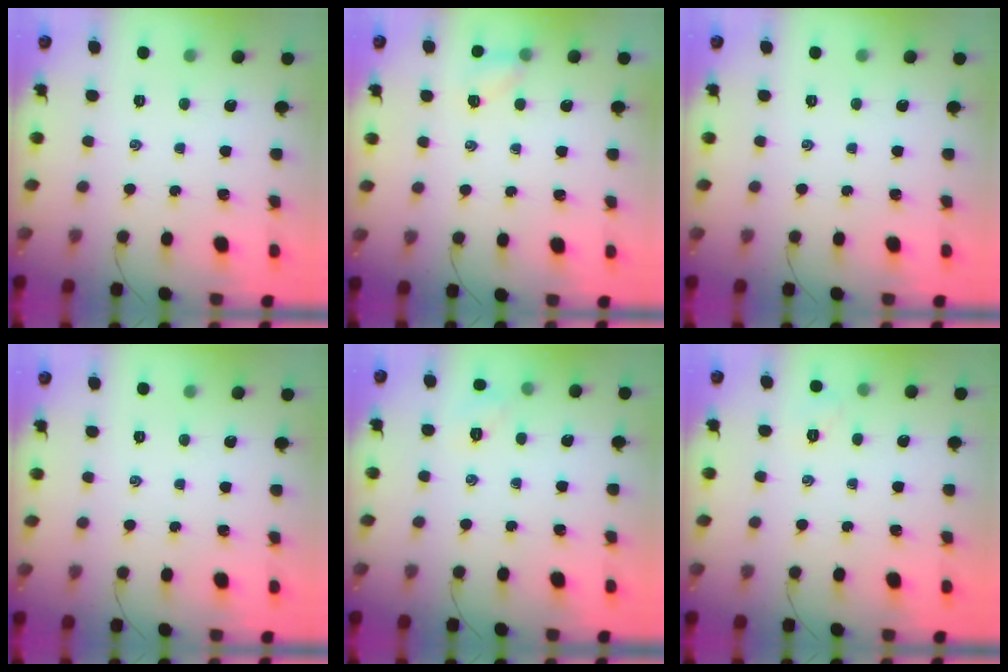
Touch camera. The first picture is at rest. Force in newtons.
{"total": 4.9, "press": 4.7, "slide": 1.5}
{"total": 0.0}
{"total": 0.0}
{"total": 5.1, "press": 4.9, "slide": 1.5}
{"total": 4.6, "press": 4.4, "slide": 1.3}